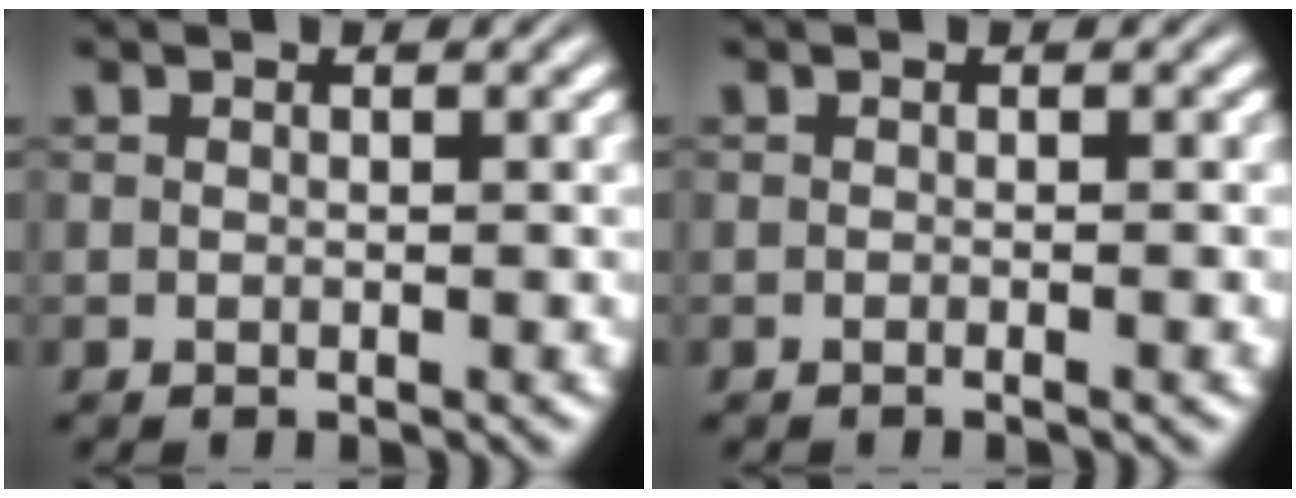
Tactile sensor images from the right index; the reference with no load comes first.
{"total": 0.6, "force": [-0.6, 0.0, 0.3], "torque": [-0.010, 0.002, -0.010]}